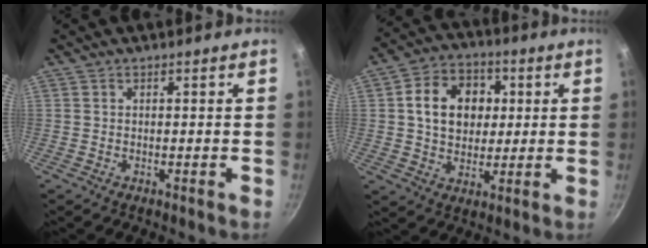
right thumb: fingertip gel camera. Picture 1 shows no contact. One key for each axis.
{"total": 12.8, "fx": 2.3, "fy": 10.2, "fz": 7.5, "tx": -0.095, "ty": 0.012, "tz": 0.033}